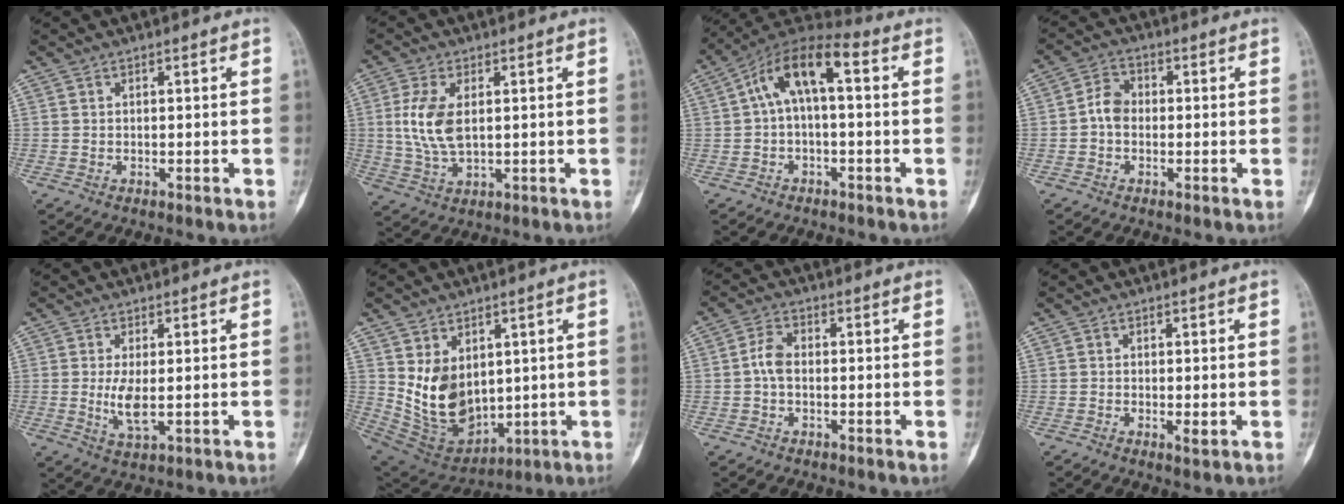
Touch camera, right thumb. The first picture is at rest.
{"total": 8.7, "force": [1.3, 4.6, 7.3], "torque": [-0.156, -0.007, 0.029]}
{"total": 11.1, "force": [1.5, 4.8, 9.9], "torque": [-0.172, 0.047, 0.015]}
{"total": 4.4, "force": [-0.6, 3.4, 2.7], "torque": [-0.038, 0.015, -0.021]}
{"total": 4.7, "force": [-0.1, 1.7, 4.4], "torque": [-0.090, -0.014, 0.003]}
{"total": 12.7, "force": [2.3, 9.0, 8.7], "torque": [-0.121, -0.025, 0.076]}
{"total": 3.7, "force": [-0.5, 2.3, 2.9], "torque": [-0.057, 0.012, -0.016]}
{"total": 1.5, "force": [-0.3, 0.5, 1.4], "torque": [-0.025, -0.005, -0.006]}